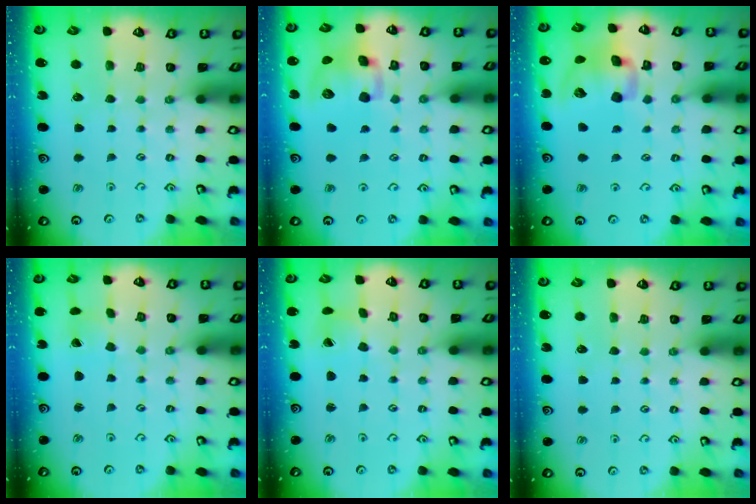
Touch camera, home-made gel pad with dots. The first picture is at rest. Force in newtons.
{"total": 12.1, "press": 12.0, "slide": 1.9}
{"total": 13.5, "press": 13.4, "slide": 2.1}
{"total": 1.0, "press": 0.9, "slide": 0.4}
{"total": 1.7, "press": 1.7, "slide": 0.2}
{"total": 0.0}